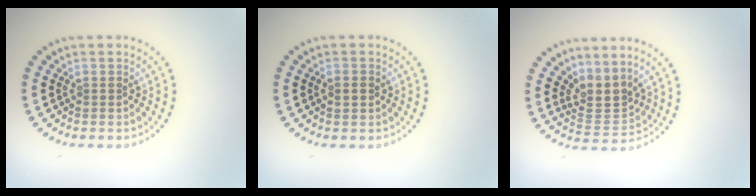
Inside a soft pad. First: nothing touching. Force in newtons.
{"total": 1.7, "press": 1.7, "slide": 0.2}
{"total": 3.0, "press": 2.1, "slide": 2.1}